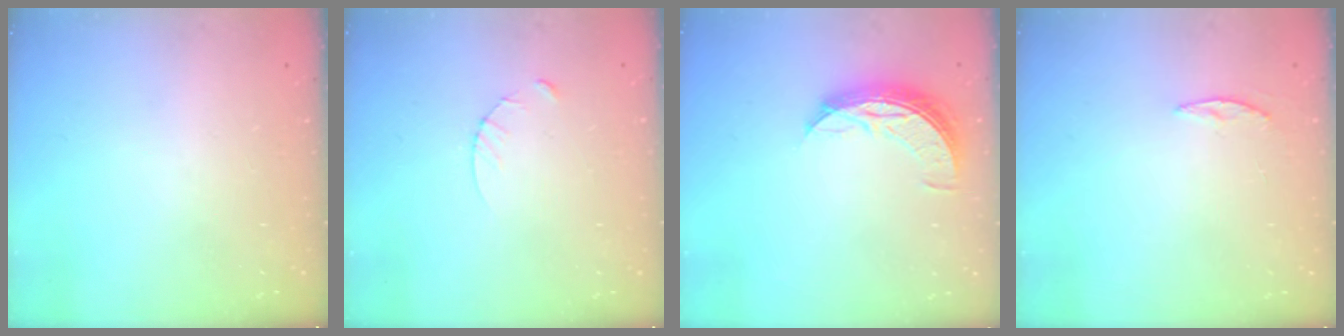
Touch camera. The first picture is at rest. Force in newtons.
{"total": 3.3, "press": 3.3, "slide": 0.4}
{"total": 8.4, "press": 8.4, "slide": 0.4}
{"total": 3.5, "press": 3.5, "slide": 0.4}